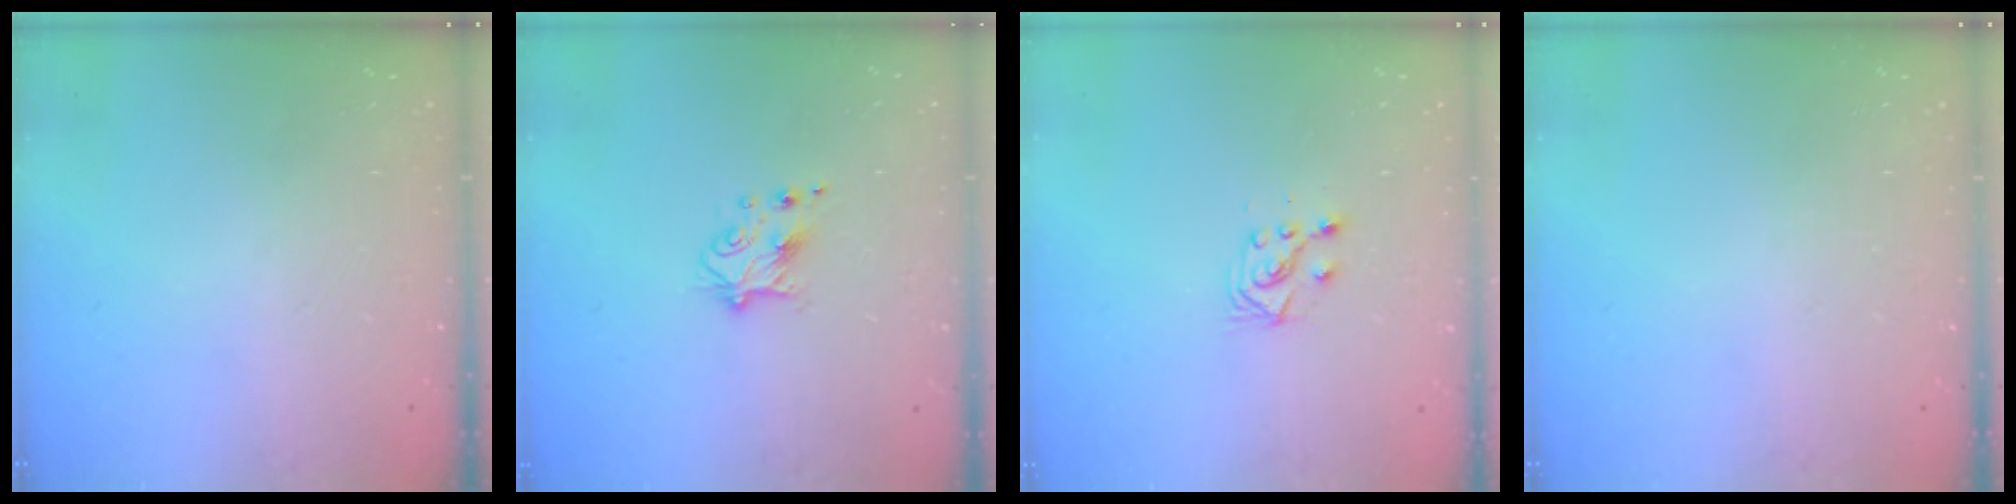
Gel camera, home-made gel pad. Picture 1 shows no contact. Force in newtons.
{"total": 5.5, "press": 5.4, "slide": 1.0}
{"total": 5.7, "press": 5.6, "slide": 0.9}
{"total": 0.0}